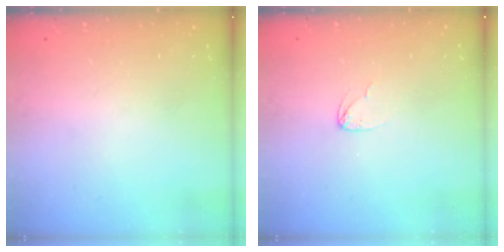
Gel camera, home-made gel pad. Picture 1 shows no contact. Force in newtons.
{"total": 3.3, "press": 3.3, "slide": 0.1}